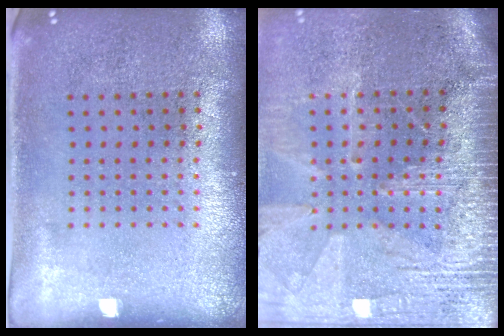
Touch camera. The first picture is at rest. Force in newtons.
{"total": 3.6, "press": 3.3, "slide": 1.6}